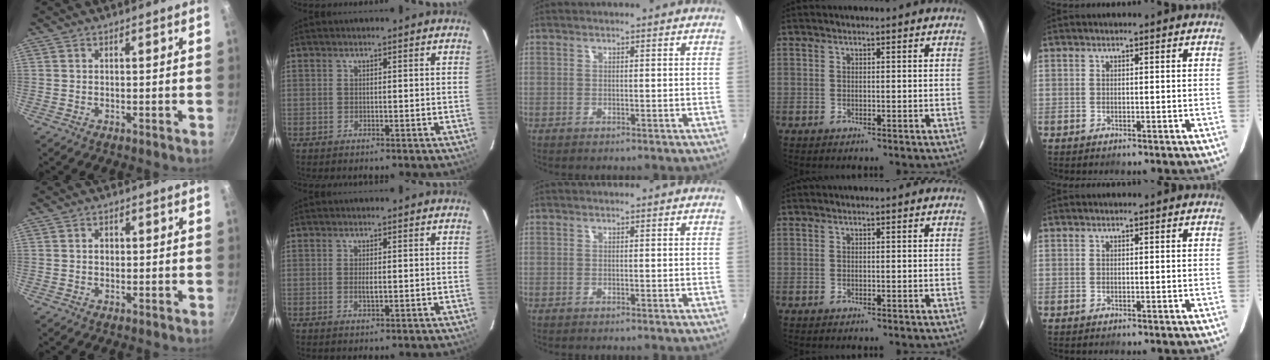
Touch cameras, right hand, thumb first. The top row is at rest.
{"thumb": {"total": 1.4, "force": [0.0, 1.2, 0.7], "torque": [-0.007, 0.003, -0.001]}, "index": {"total": 1.5, "force": [-0.1, 0.4, 1.4], "torque": [-0.027, -0.001, -0.002]}}